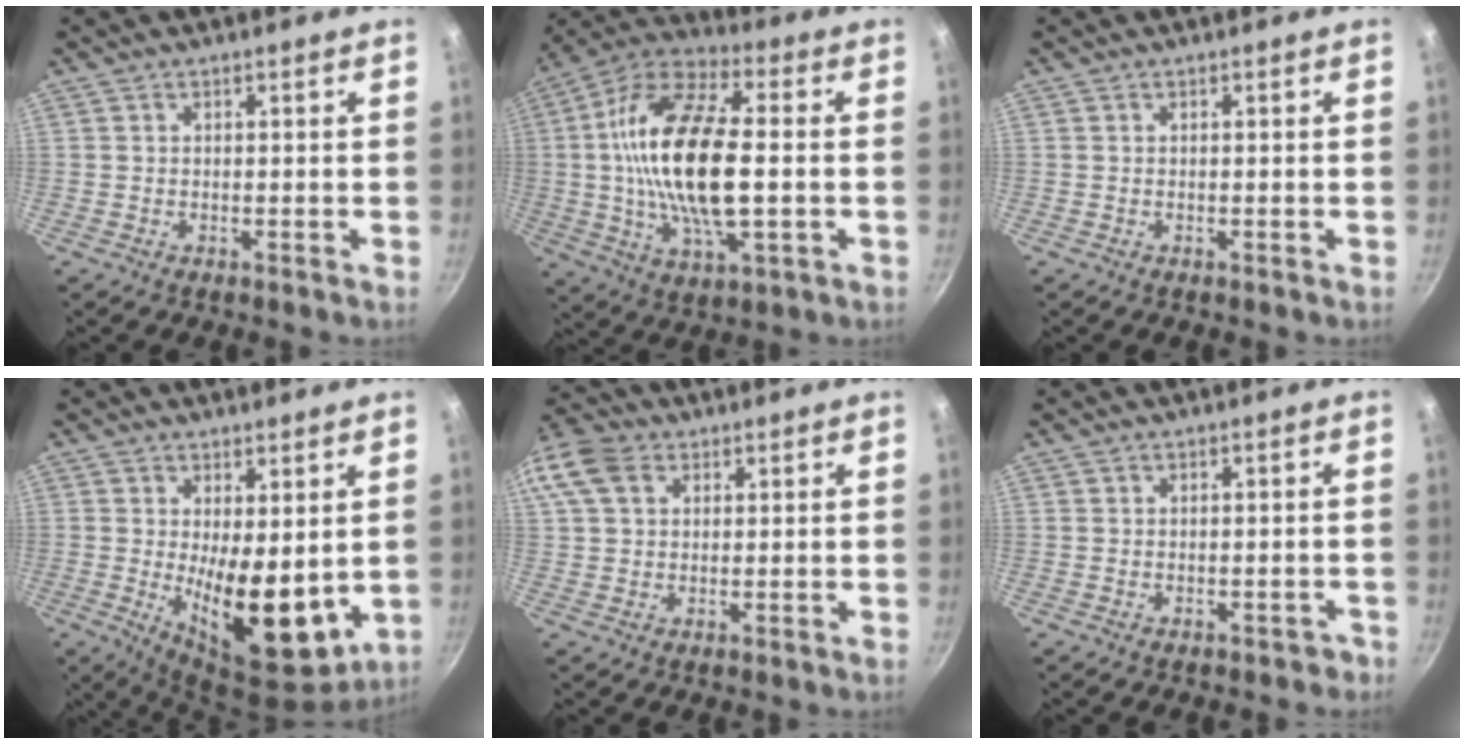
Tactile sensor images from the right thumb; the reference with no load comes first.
{"total": 22.4, "force": [-0.2, 9.8, 20.2], "torque": [-0.382, 0.019, -0.015]}
{"total": 0.0}
{"total": 13.4, "force": [0.3, 5.9, 12.1], "torque": [-0.160, -0.037, 0.020]}
{"total": 13.0, "force": [4.7, 9.7, 7.3], "torque": [-0.162, 0.025, 0.079]}
{"total": 1.6, "force": [-0.9, 1.2, 0.6], "torque": [0.015, 0.026, 0.005]}